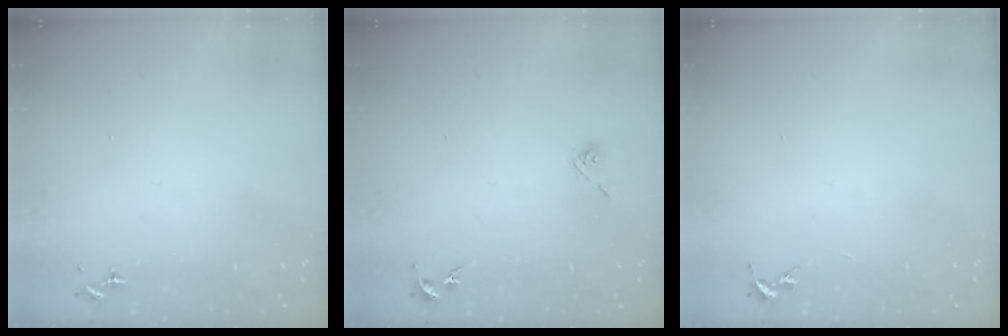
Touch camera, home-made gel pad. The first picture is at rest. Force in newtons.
{"total": 4.4, "press": 3.9, "slide": 2.0}
{"total": 0.0}